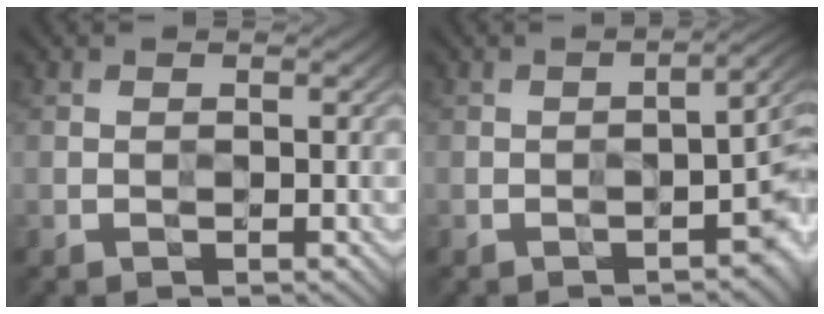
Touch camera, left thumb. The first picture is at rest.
{"total": 5.3, "force": [-1.8, 1.3, 4.8], "torque": [-0.059, 0.004, -0.021]}